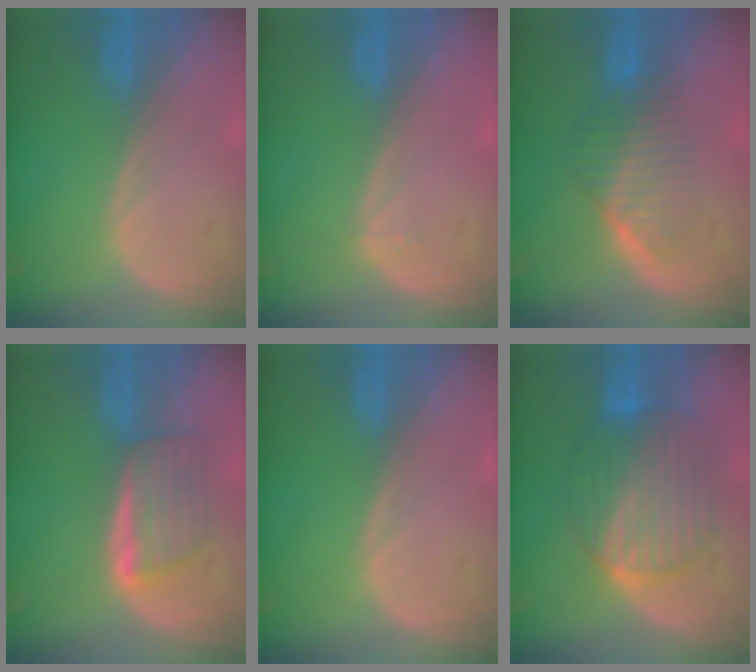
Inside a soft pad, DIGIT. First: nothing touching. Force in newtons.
{"total": 0.6, "press": 0.4, "slide": 0.5}
{"total": 6.3, "press": 5.7, "slide": 2.8}
{"total": 5.6, "press": 5.3, "slide": 1.7}
{"total": 0.0}
{"total": 9.5, "press": 9.4, "slide": 0.9}